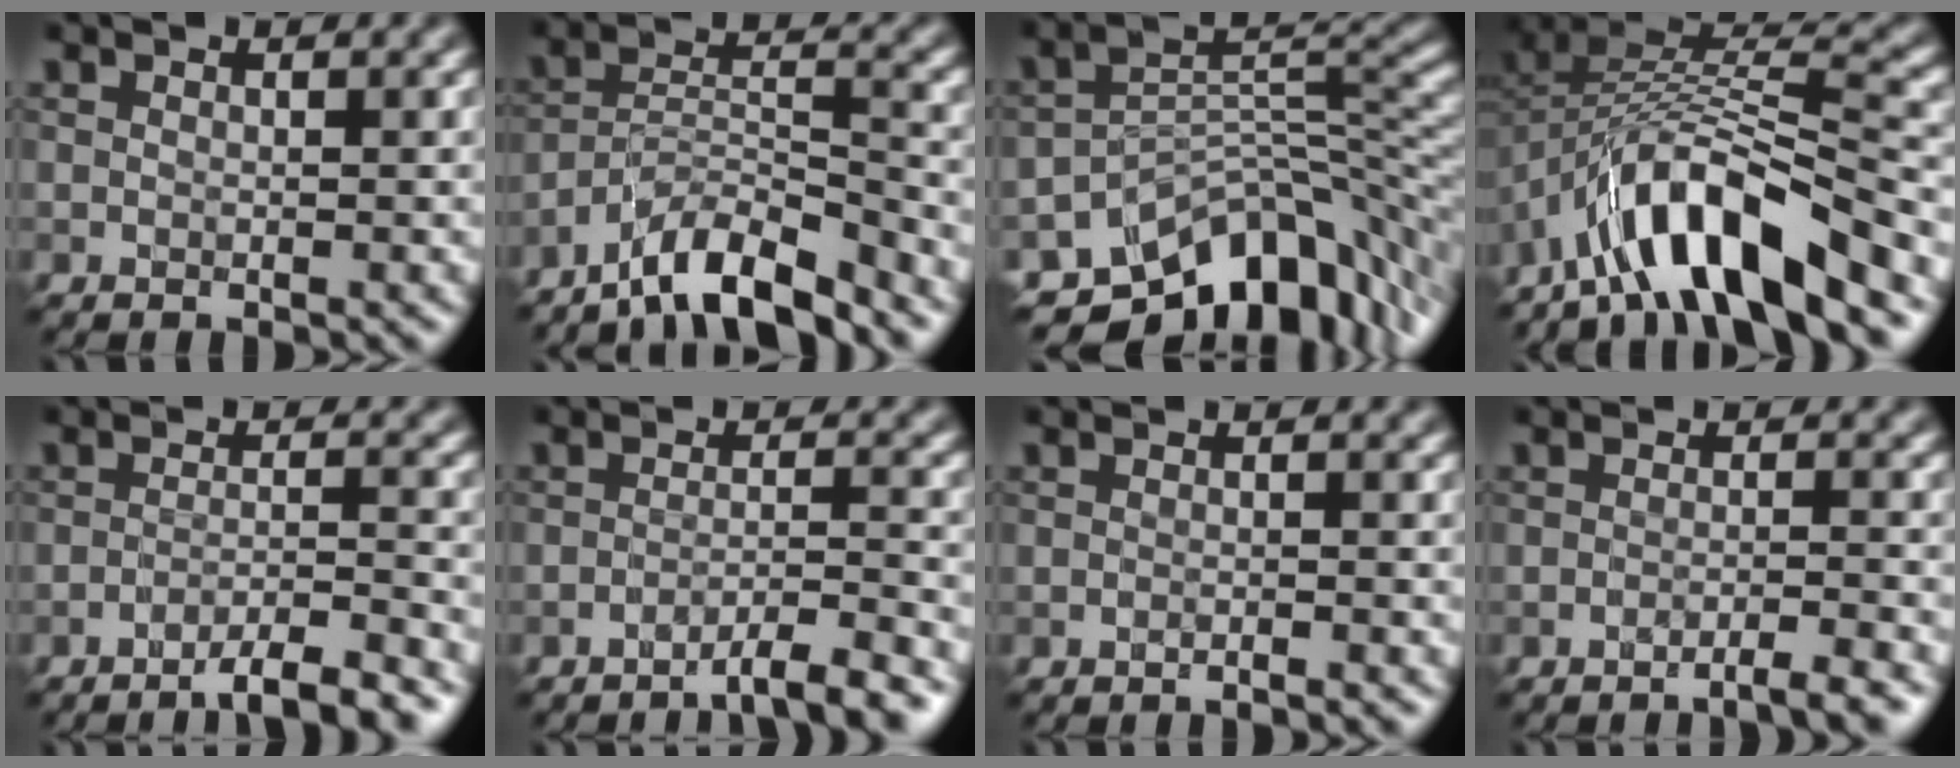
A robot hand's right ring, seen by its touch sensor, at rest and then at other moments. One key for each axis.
{"total": 7.4, "fx": -6.3, "fy": 1.2, "fz": 3.8, "tx": -0.058, "ty": 0.006, "tz": -0.116}
{"total": 10.3, "fx": -6.9, "fy": 5.3, "fz": 5.4, "tx": -0.069, "ty": -0.004, "tz": -0.119}
{"total": 9.9, "fx": -6.6, "fy": 2.8, "fz": 6.9, "tx": -0.102, "ty": 0.015, "tz": -0.118}
{"total": 4.4, "fx": -3.4, "fy": 0.4, "fz": 2.8, "tx": -0.035, "ty": 0.011, "tz": -0.058}
{"total": 4.0, "fx": -3.0, "fy": 0.4, "fz": 2.6, "tx": -0.031, "ty": 0.011, "tz": -0.054}
{"total": 0.8, "fx": -0.7, "fy": -0.1, "fz": 0.4, "tx": -0.006, "ty": 0.002, "tz": -0.013}
{"total": 3.0, "fx": -2.3, "fy": 0.3, "fz": 2.0, "tx": -0.023, "ty": 0.010, "tz": -0.041}